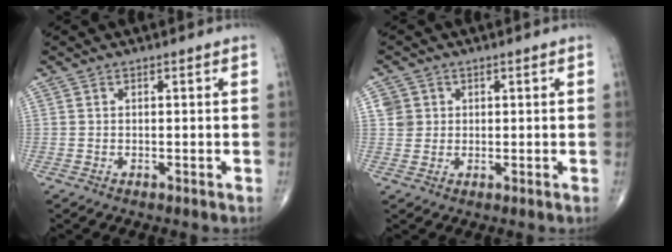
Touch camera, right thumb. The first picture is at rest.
{"total": 3.2, "force": [0.9, 3.1, 0.4], "torque": [0.012, -0.001, 0.015]}